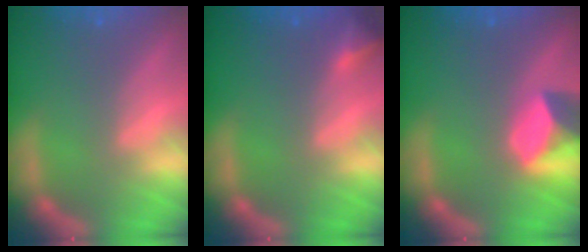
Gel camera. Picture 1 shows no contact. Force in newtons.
{"total": 1.9}
{"total": 4.9}